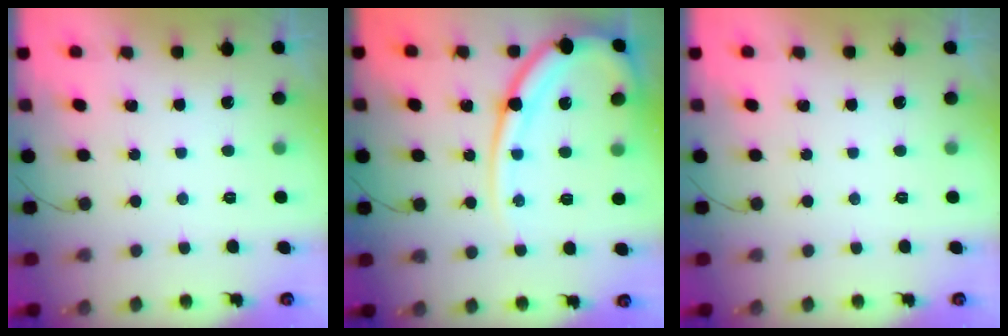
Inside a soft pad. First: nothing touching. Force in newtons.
{"total": 16.8, "press": 16.7, "slide": 1.7}
{"total": 0.0}